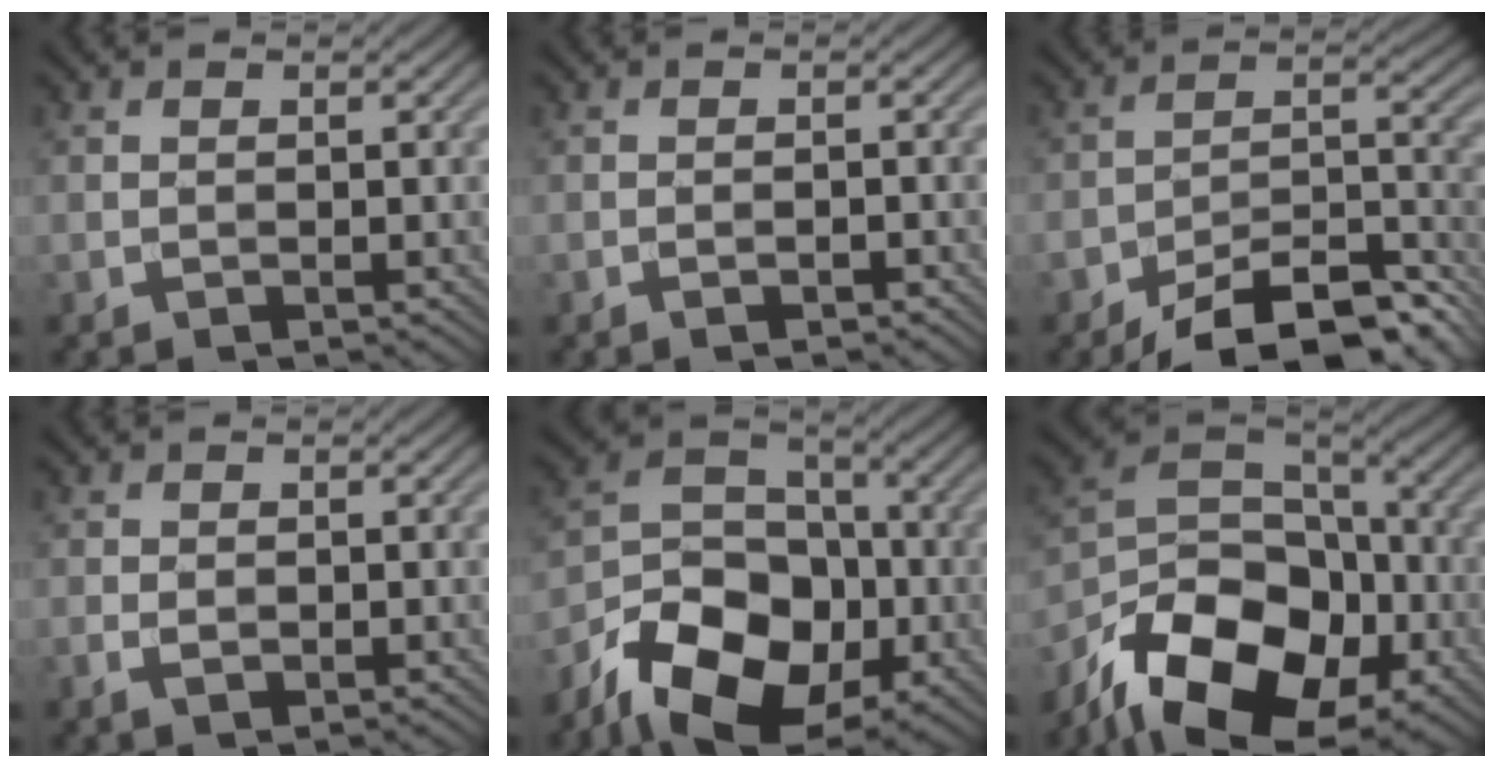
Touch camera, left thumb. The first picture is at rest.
{"total": 0.8, "force": [-0.6, 0.2, 0.6], "torque": [-0.010, 0.000, -0.009]}
{"total": 11.7, "force": [-8.8, 3.9, 6.7], "torque": [-0.101, 0.001, -0.149]}
{"total": 1.6, "force": [-0.3, 1.1, 1.1], "torque": [-0.025, -0.005, -0.003]}
{"total": 13.8, "force": [-7.3, 8.7, 7.9], "torque": [-0.167, -0.022, -0.141]}
{"total": 16.2, "force": [-9.2, 9.6, 9.2], "torque": [-0.196, -0.035, -0.154]}